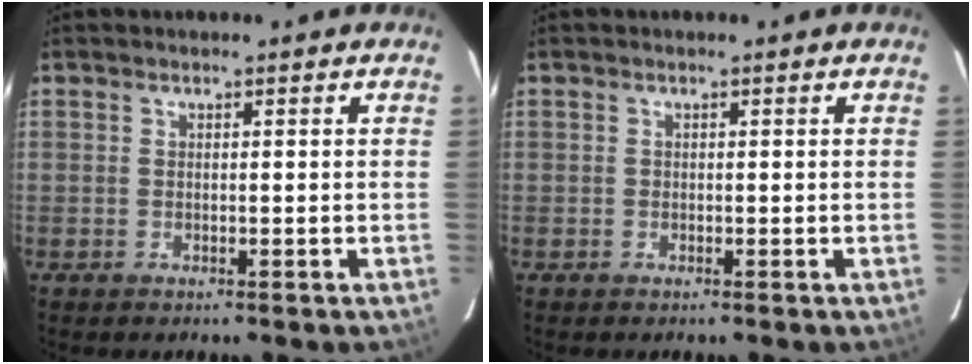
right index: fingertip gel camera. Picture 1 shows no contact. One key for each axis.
{"total": 0.0}